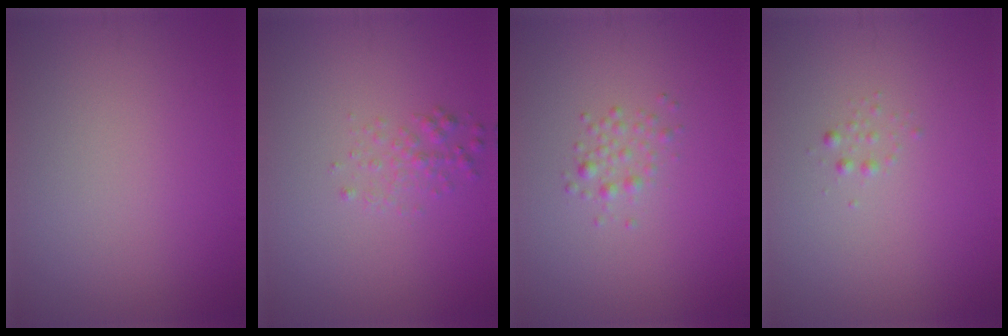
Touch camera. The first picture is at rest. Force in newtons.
{"total": 1.4, "press": 1.4, "slide": 0.0}
{"total": 1.3, "press": 1.3, "slide": 0.0}
{"total": 0.6, "press": 0.6, "slide": 0.0}